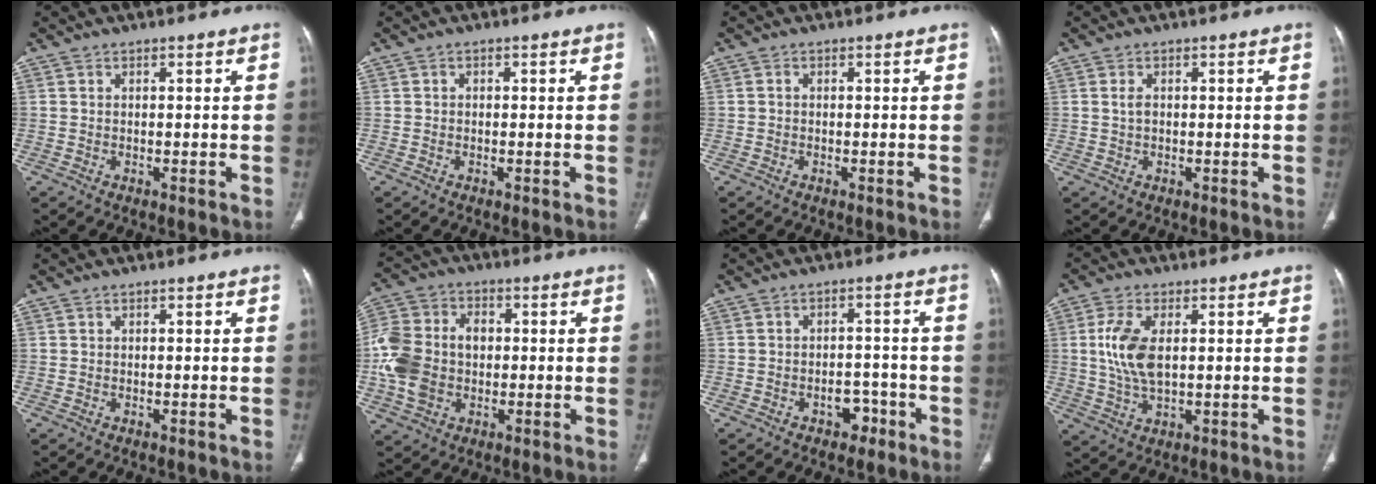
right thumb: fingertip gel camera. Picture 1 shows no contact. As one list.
[{"total": 0.0}, {"total": 0.0}, {"total": 1.6, "force": [0.2, 0.9, 1.3], "torque": [-0.027, -0.001, 0.005]}, {"total": 0.0}, {"total": 13.7, "force": [-0.7, 10.3, 9.0], "torque": [-0.173, 0.025, -0.015]}, {"total": 4.1, "force": [-2.5, 2.7, 1.7], "torque": [-0.004, 0.029, -0.030]}, {"total": 8.8, "force": [1.3, 4.4, 7.6], "torque": [-0.168, -0.008, 0.029]}]